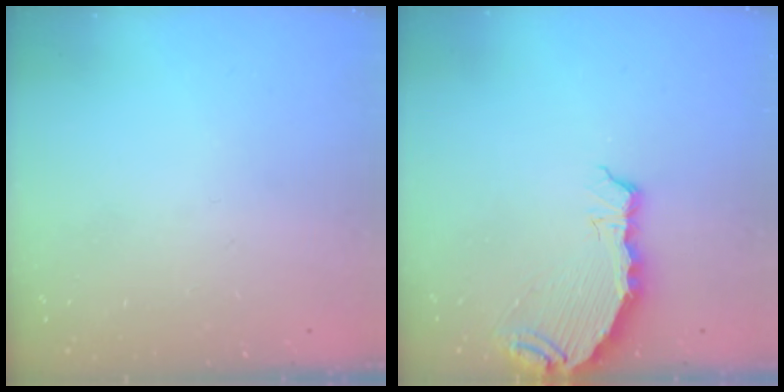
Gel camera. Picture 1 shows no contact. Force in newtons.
{"total": 8.2, "press": 6.8, "slide": 4.6}